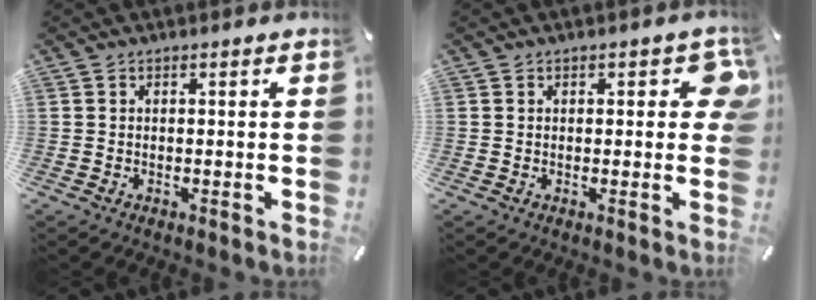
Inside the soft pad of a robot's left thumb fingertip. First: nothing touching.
{"total": 4.5, "force": [1.3, 2.2, 3.6], "torque": [-0.042, -0.002, 0.016]}